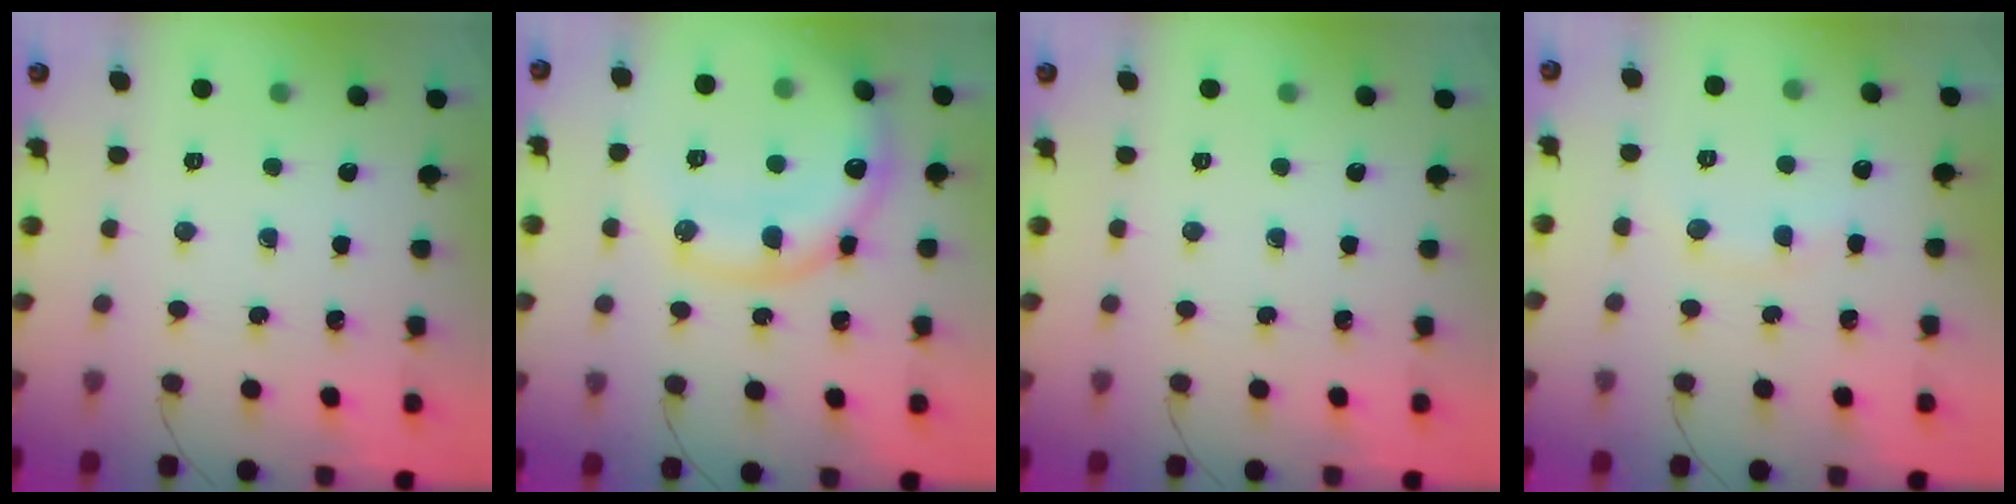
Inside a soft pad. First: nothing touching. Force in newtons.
{"total": 19.6, "press": 19.4, "slide": 2.7}
{"total": 0.0}
{"total": 6.8, "press": 6.7, "slide": 1.6}